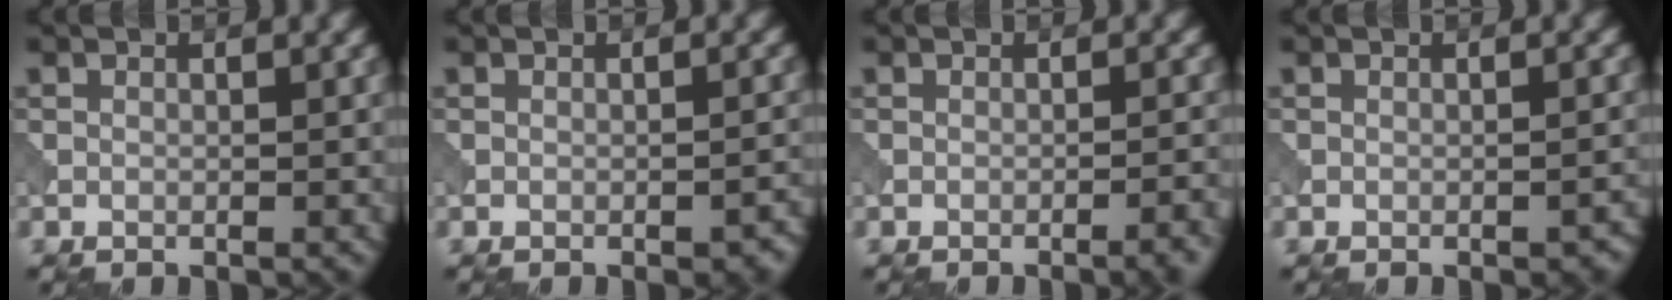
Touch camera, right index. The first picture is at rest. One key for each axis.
{"total": 2.1, "fx": -1.4, "fy": 0.6, "fz": 1.5, "tx": -0.018, "ty": 0.004, "tz": -0.015}
{"total": 2.2, "fx": -1.4, "fy": 0.4, "fz": 1.6, "tx": -0.015, "ty": 0.009, "tz": -0.024}
{"total": 1.6, "fx": -1.1, "fy": 0.5, "fz": 1.0, "tx": -0.012, "ty": 0.004, "tz": -0.010}